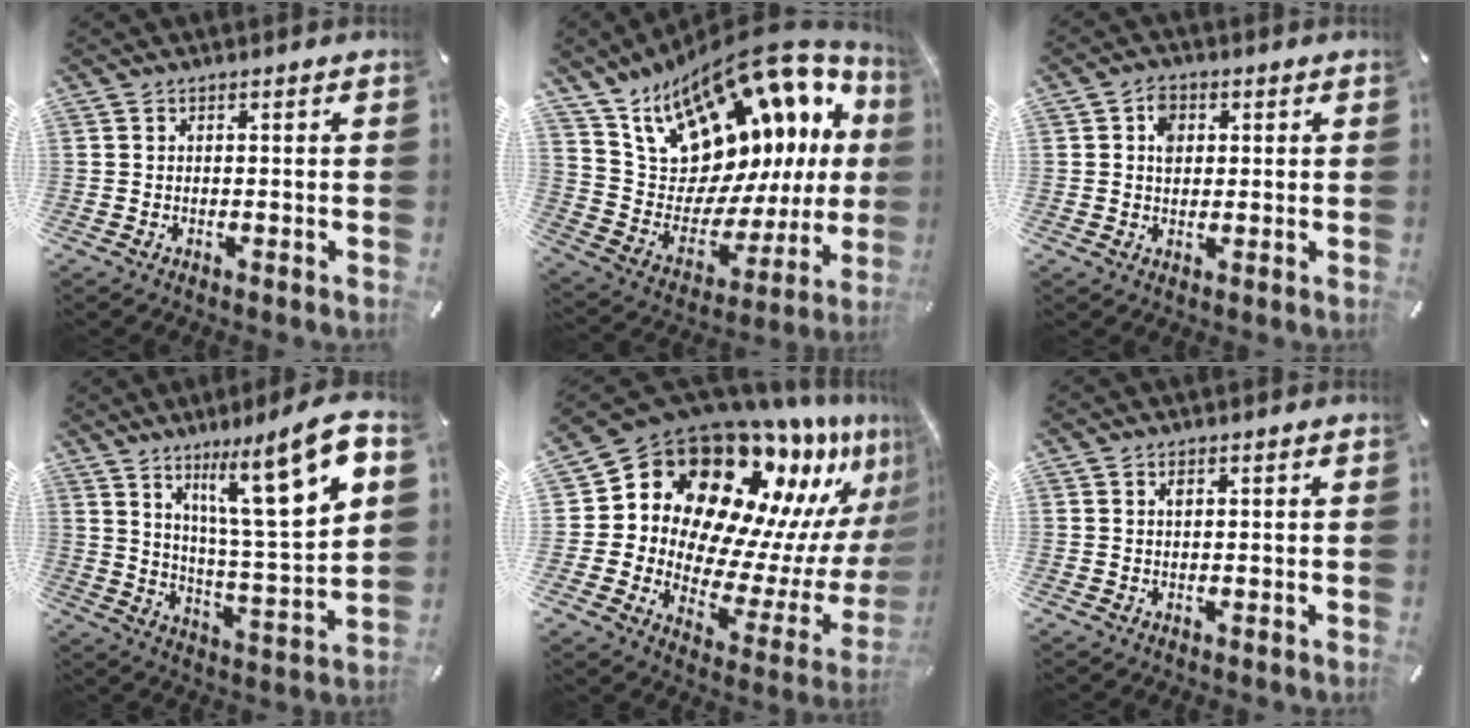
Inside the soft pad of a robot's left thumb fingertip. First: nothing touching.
{"total": 19.3, "force": [14.2, 9.6, 8.8], "torque": [-0.121, -0.138, 0.261]}
{"total": 4.1, "force": [0.9, 3.3, 2.3], "torque": [-0.034, 0.003, 0.010]}
{"total": 17.8, "force": [10.5, 4.1, 13.7], "torque": [-0.215, -0.062, 0.159]}
{"total": 20.7, "force": [12.9, 12.5, 10.3], "torque": [-0.148, -0.151, 0.236]}
{"total": 0.8, "force": [0.4, 0.4, 0.7], "torque": [-0.014, 0.002, 0.007]}